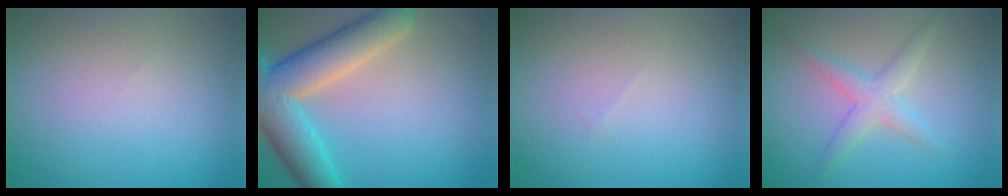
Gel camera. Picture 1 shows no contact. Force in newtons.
{"total": 9.0, "press": 9.0, "slide": 0.6}
{"total": 0.0}
{"total": 2.5, "press": 2.5, "slide": 0.0}